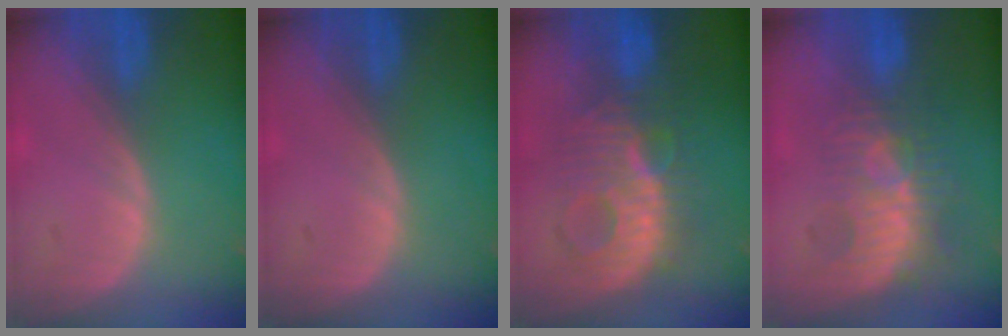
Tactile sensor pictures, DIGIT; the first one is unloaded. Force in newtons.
{"total": 0.0}
{"total": 9.6, "press": 9.6, "slide": 0.1}
{"total": 9.8, "press": 8.5, "slide": 4.8}